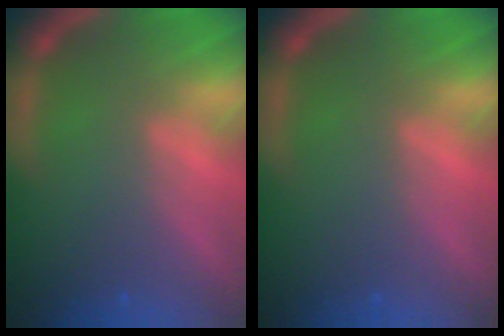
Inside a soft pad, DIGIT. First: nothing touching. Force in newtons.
{"total": 0.0}